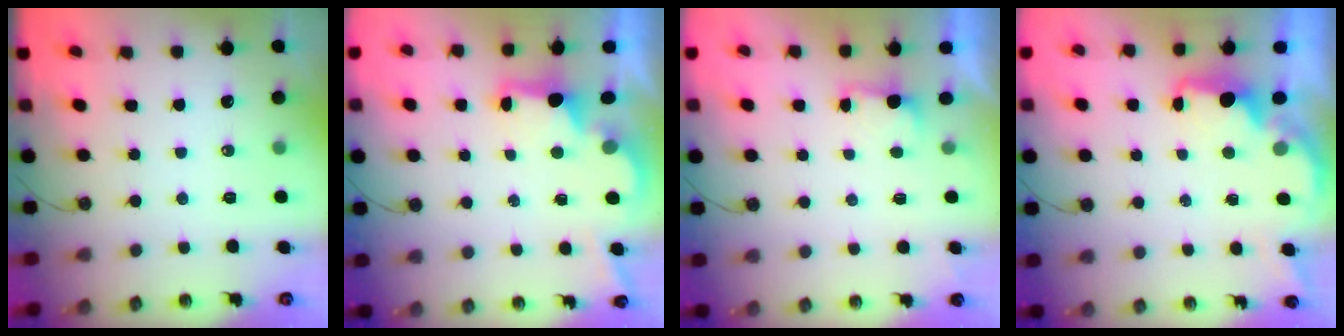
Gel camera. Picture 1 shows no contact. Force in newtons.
{"total": 2.6, "press": 2.5, "slide": 0.7}
{"total": 2.2, "press": 2.0, "slide": 0.9}
{"total": 2.0, "press": 1.8, "slide": 0.8}